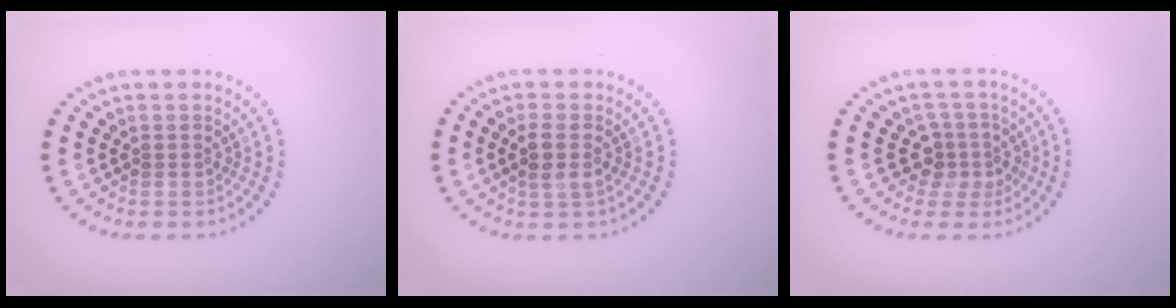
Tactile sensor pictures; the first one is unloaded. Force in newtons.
{"total": 1.8, "press": 1.7, "slide": 0.8}
{"total": 2.5, "press": 1.9, "slide": 1.6}